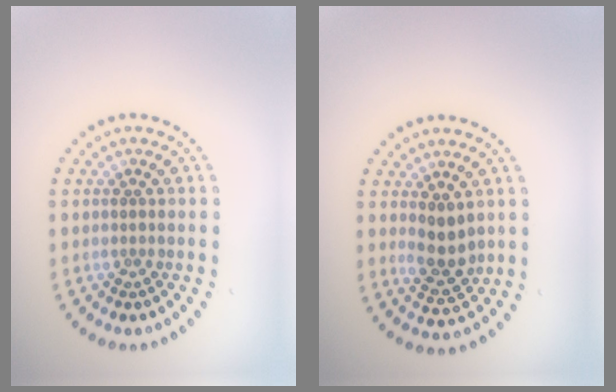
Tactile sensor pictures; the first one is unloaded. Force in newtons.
{"total": 2.9, "press": 2.7, "slide": 1.0}